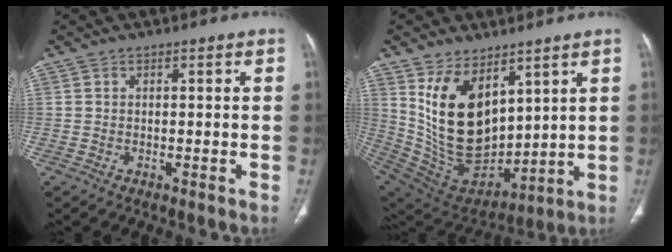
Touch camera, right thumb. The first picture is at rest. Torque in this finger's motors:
{"motor_torque": [-0.91, 2.63, 1.76, 1.01, 0.23]}